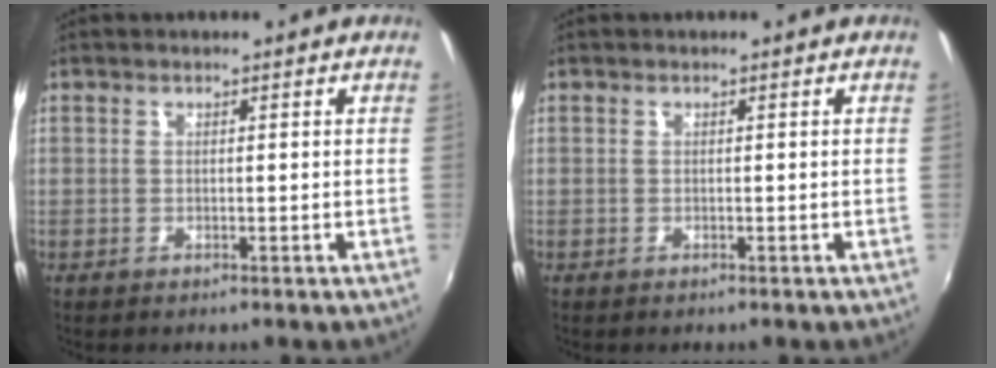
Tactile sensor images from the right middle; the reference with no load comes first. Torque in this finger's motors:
{"motor_torque": [0.03, -0.14, -0.02, 0.00]}